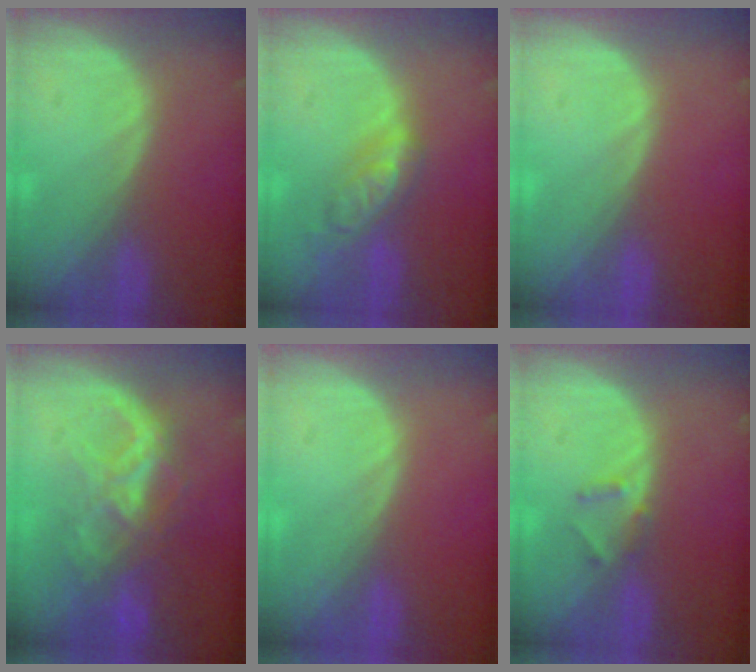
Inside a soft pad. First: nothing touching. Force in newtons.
{"total": 5.8, "press": 5.0, "slide": 2.9}
{"total": 0.0}
{"total": 8.9, "press": 7.6, "slide": 4.6}
{"total": 0.0}
{"total": 1.9, "press": 1.7, "slide": 0.9}